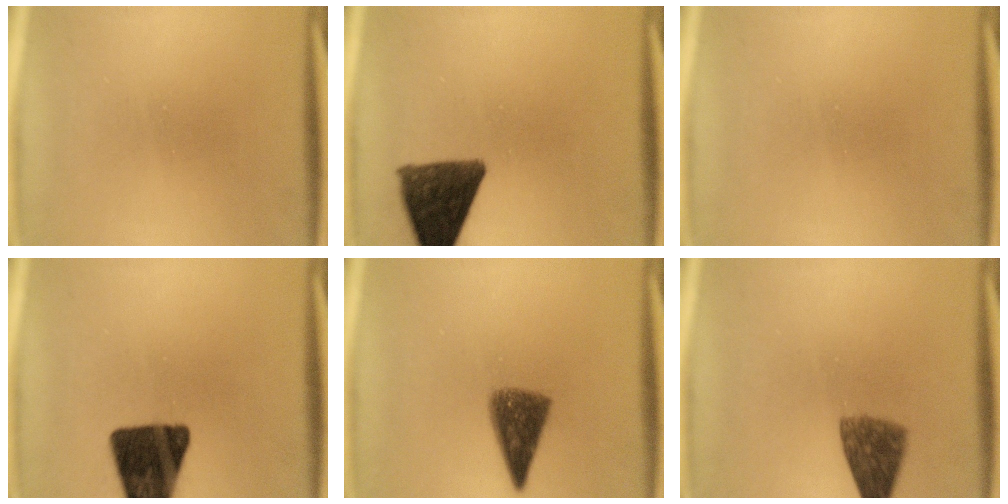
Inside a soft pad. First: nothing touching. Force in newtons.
{"total": 10.7}
{"total": 0.0}
{"total": 14.3}
{"total": 8.0}
{"total": 6.9}